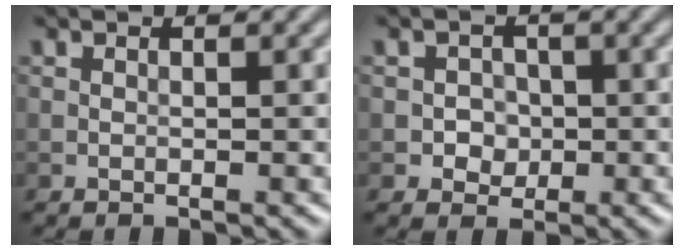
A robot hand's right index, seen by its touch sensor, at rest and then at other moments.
{"total": 1.8, "force": [-0.3, 1.7, 0.5], "torque": [0.007, -0.002, -0.010]}